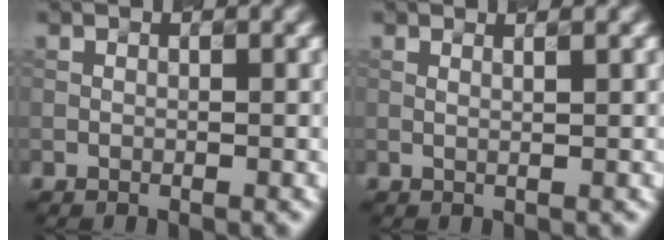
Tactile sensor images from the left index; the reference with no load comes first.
{"total": 2.3, "force": [1.1, 0.9, 1.7], "torque": [-0.009, 0.003, -0.011]}